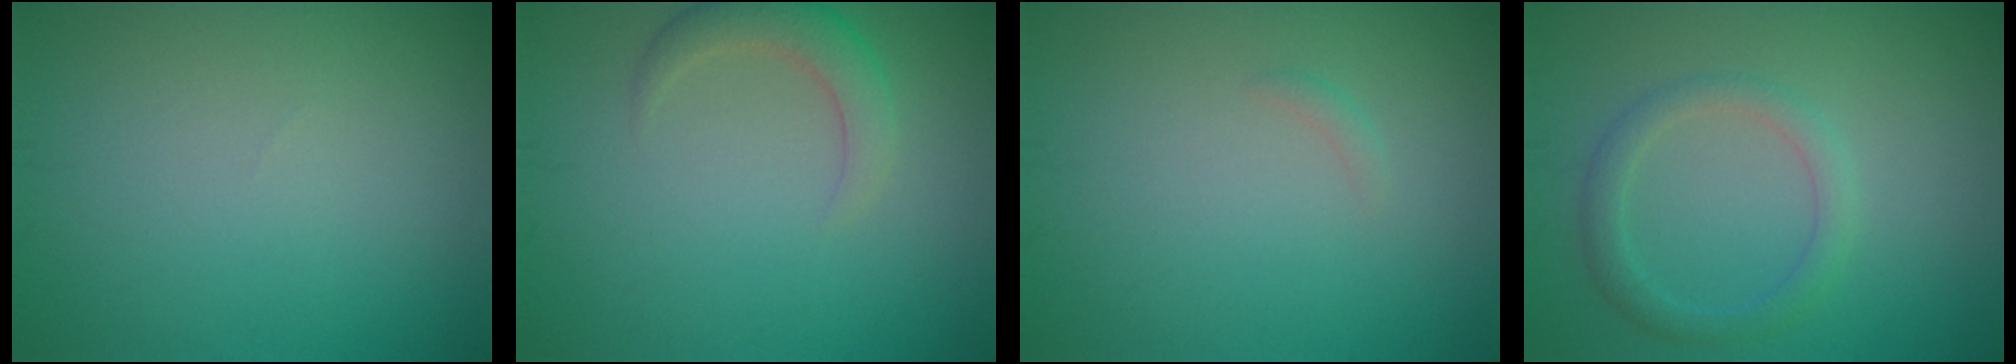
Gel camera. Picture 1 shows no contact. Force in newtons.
{"total": 2.6, "press": 2.6, "slide": 0.1}
{"total": 0.5, "press": 0.5, "slide": 0.1}
{"total": 2.2, "press": 2.2, "slide": 0.1}